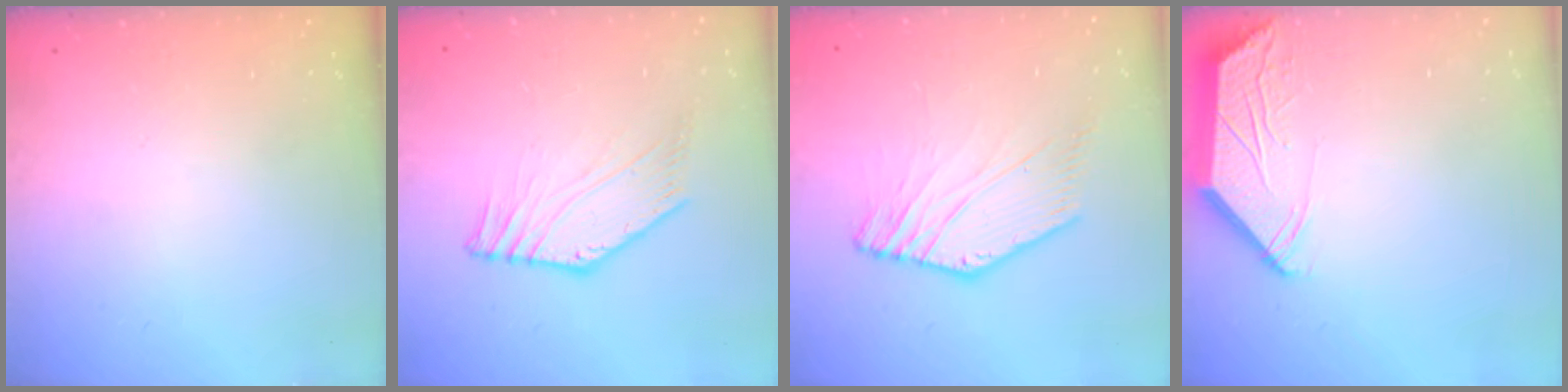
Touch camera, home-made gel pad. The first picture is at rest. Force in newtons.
{"total": 0.6, "press": 0.2, "slide": 0.6}
{"total": 3.7, "press": 3.4, "slide": 1.4}
{"total": 3.8, "press": 3.7, "slide": 0.3}